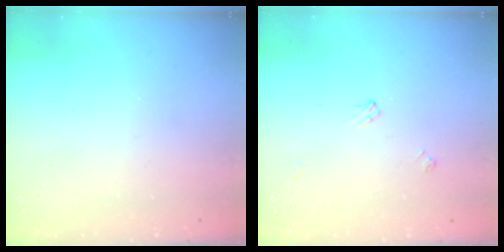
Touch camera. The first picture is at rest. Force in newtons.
{"total": 4.3, "press": 4.2, "slide": 0.7}